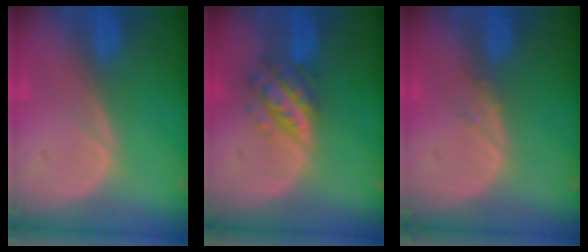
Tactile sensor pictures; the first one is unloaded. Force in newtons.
{"total": 5.6, "press": 5.2, "slide": 2.2}
{"total": 0.7, "press": 0.7, "slide": 0.3}